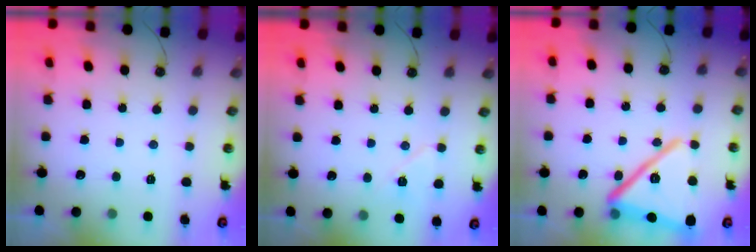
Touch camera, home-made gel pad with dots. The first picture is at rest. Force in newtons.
{"total": 7.0, "press": 7.0, "slide": 0.8}
{"total": 21.8, "press": 20.7, "slide": 6.8}